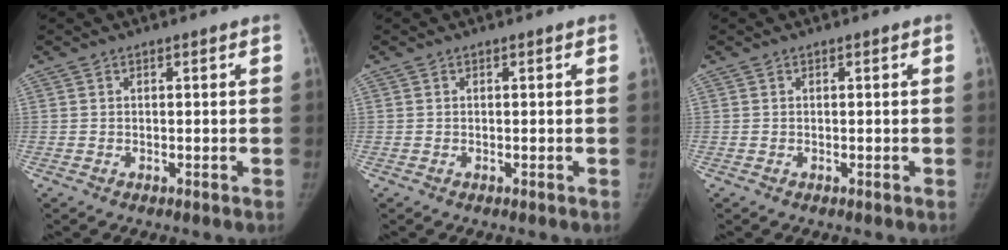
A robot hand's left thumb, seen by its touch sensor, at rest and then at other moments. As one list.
[{"total": 0.0}, {"total": 0.0}]